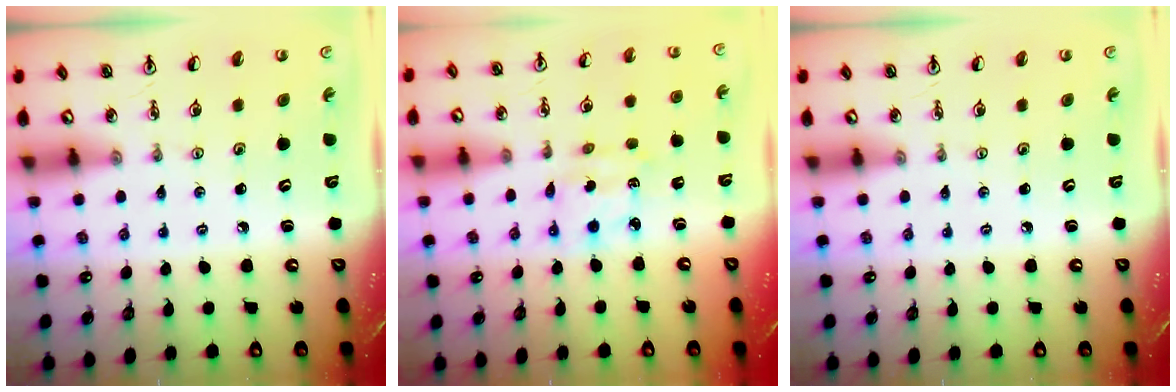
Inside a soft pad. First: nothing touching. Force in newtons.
{"total": 2.9, "press": 2.9, "slide": 0.2}
{"total": 0.0}